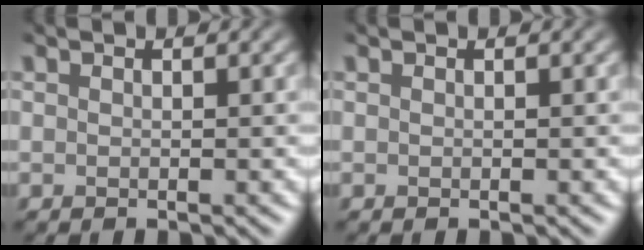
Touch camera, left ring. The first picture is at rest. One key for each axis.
{"total": 0.0}